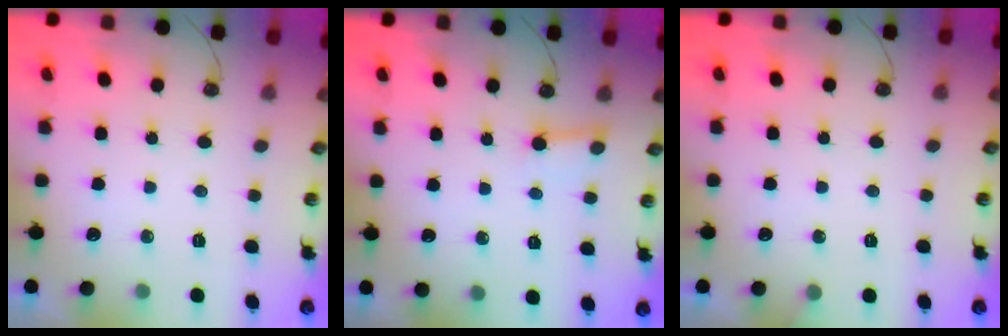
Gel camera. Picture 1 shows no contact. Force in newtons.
{"total": 3.7, "press": 3.7, "slide": 0.3}
{"total": 4.2, "press": 4.2, "slide": 0.3}